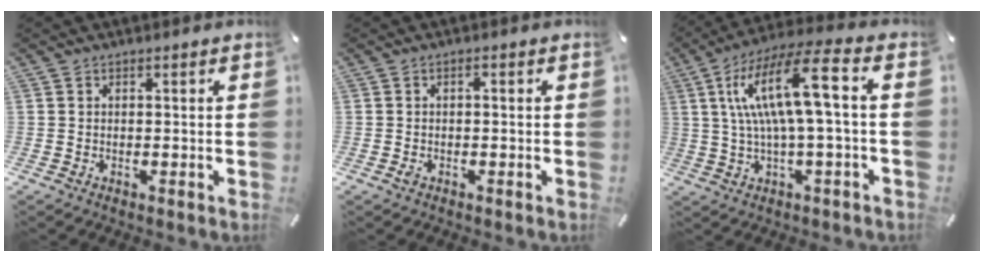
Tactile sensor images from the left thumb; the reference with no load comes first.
{"total": 0.9, "force": [-0.3, 0.5, 0.7], "torque": [-0.015, 0.001, -0.007]}
{"total": 15.6, "force": [2.9, 3.2, 15.0], "torque": [-0.297, 0.003, 0.038]}